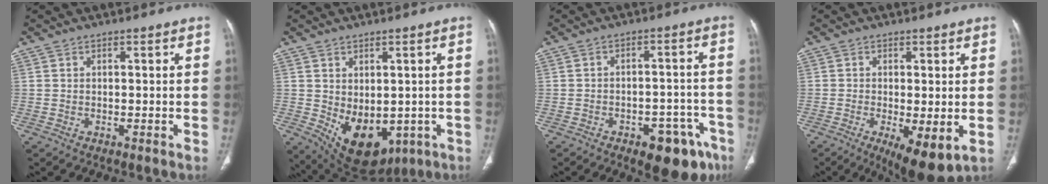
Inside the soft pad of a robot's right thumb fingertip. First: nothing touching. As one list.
[{"total": 13.6, "force": [-3.3, 9.0, 9.6], "torque": [-0.121, -0.006, -0.017]}, {"total": 12.1, "force": [-7.2, 5.9, 7.8], "torque": [-0.067, 0.045, -0.090]}, {"total": 9.1, "force": [-2.6, 3.1, 8.2], "torque": [-0.130, -0.020, -0.036]}]